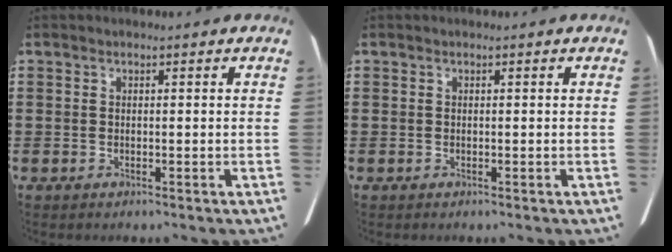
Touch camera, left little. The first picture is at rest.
{"total": 0.0}